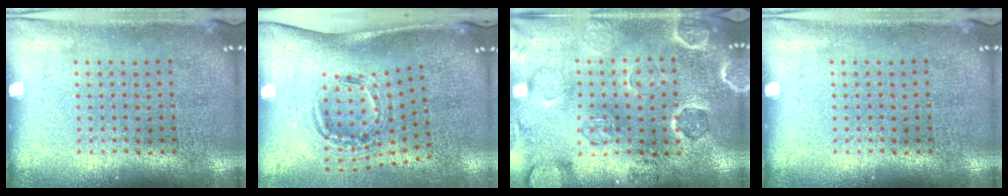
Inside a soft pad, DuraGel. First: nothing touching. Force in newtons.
{"total": 1.5, "press": 1.1, "slide": 1.0}
{"total": 1.1, "press": 1.0, "slide": 0.2}
{"total": 0.0}